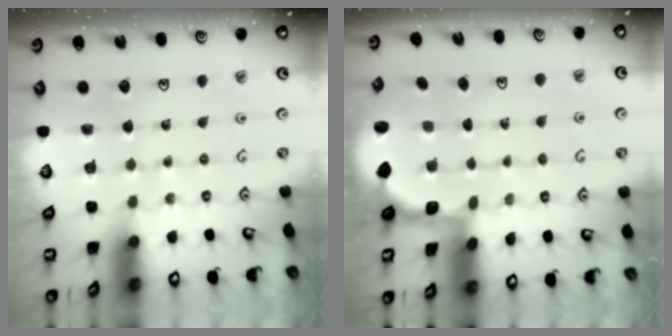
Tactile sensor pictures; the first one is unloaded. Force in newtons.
{"total": 1.9, "press": 1.8, "slide": 0.7}